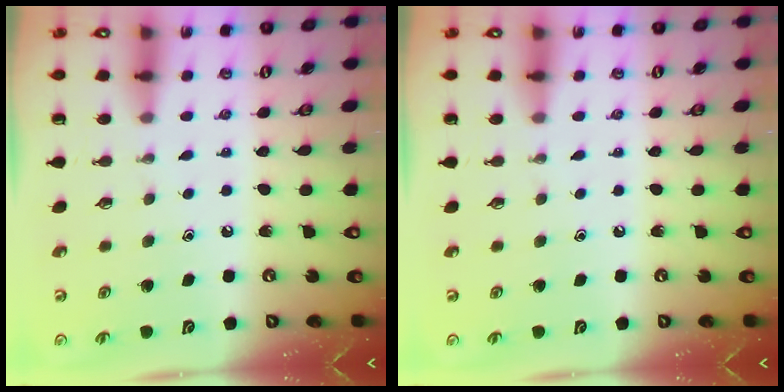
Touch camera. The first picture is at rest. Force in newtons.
{"total": 0.0}